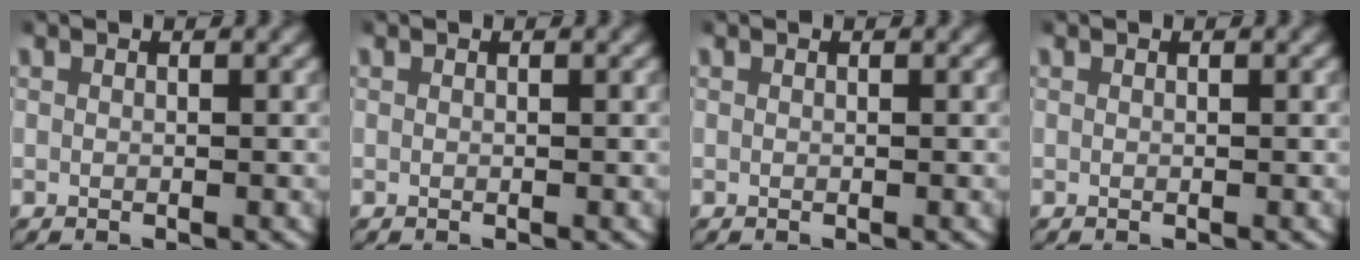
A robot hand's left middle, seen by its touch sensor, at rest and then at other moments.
{"total": 0.0}
{"total": 0.0}
{"total": 0.0}